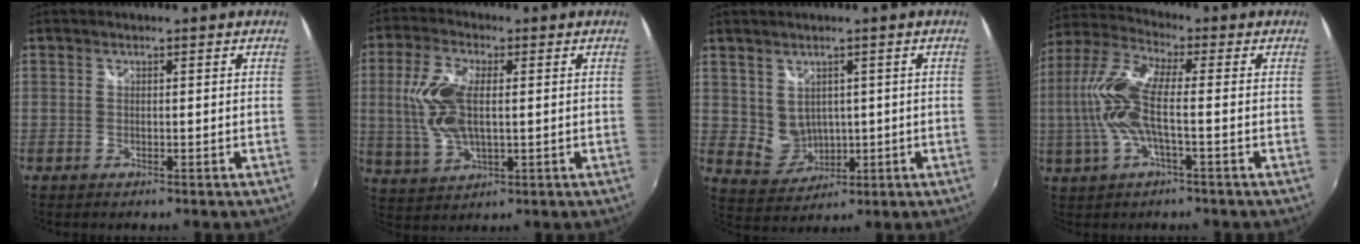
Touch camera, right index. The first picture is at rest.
{"total": 11.1, "force": [0.9, 5.3, 9.7], "torque": [-0.206, 0.004, 0.024]}
{"total": 5.8, "force": [1.5, 4.9, 2.7], "torque": [-0.052, -0.002, 0.047]}
{"total": 12.1, "force": [-1.2, 3.1, 11.7], "torque": [-0.247, 0.005, -0.027]}